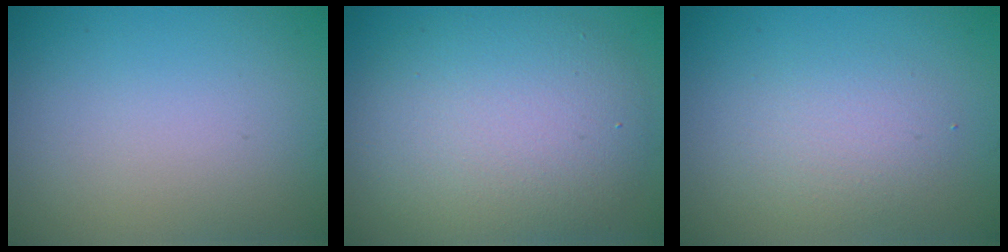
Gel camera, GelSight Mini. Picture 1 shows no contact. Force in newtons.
{"total": 7.9, "press": 7.9, "slide": 0.8}
{"total": 2.4, "press": 2.4, "slide": 0.1}